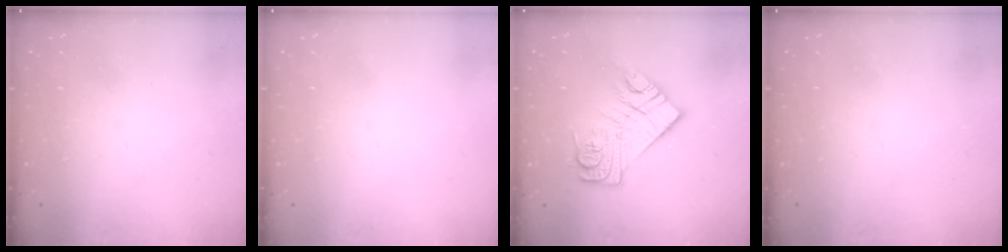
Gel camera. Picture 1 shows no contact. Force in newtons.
{"total": 0.0}
{"total": 13.6, "press": 13.6, "slide": 0.9}
{"total": 0.0}